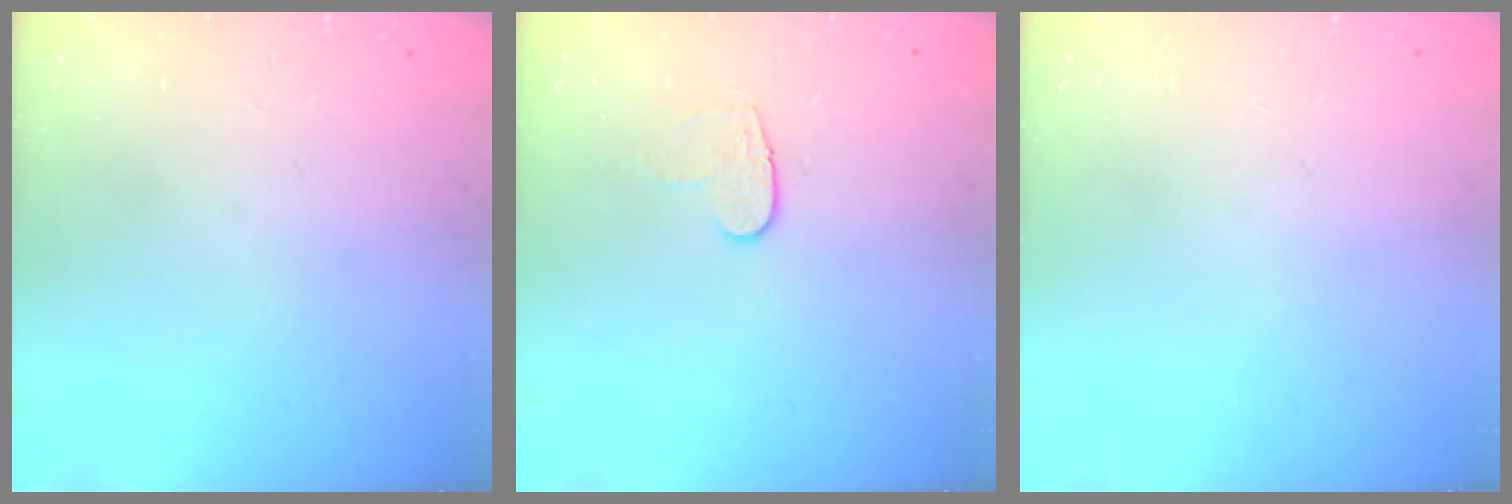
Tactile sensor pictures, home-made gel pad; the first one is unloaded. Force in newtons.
{"total": 6.6, "press": 6.6, "slide": 0.6}
{"total": 0.0}